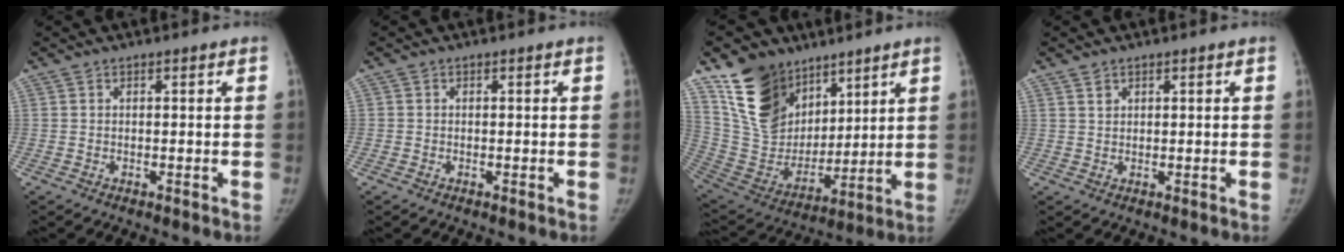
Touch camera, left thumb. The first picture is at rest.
{"total": 0.0}
{"total": 19.4, "force": [11.9, 12.4, 9.0], "torque": [-0.121, -0.062, 0.235]}
{"total": 1.1, "force": [0.8, 0.7, 0.2], "torque": [0.006, -0.012, 0.014]}